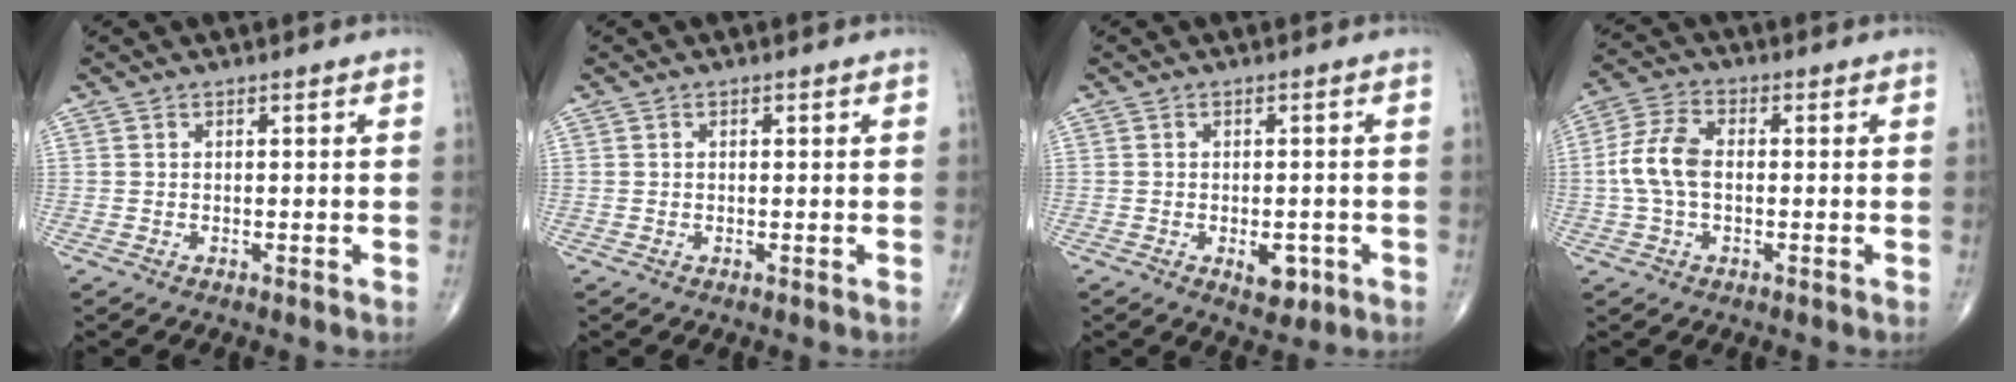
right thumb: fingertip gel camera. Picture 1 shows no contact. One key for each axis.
{"total": 0.5, "fx": 0.2, "fy": 0.3, "fz": 0.4, "tx": -0.009, "ty": 0.001, "tz": 0.002}
{"total": 4.1, "fx": -1.4, "fy": 2.3, "fz": 3.1, "tx": -0.027, "ty": 0.002, "tz": -0.011}
{"total": 8.0, "fx": -0.3, "fy": 4.7, "fz": 6.5, "tx": -0.142, "ty": 0.021, "tz": -0.013}